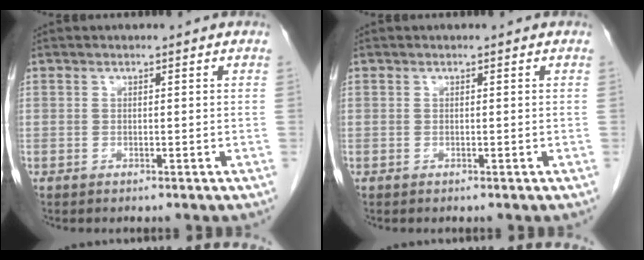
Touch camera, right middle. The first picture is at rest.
{"total": 0.0}